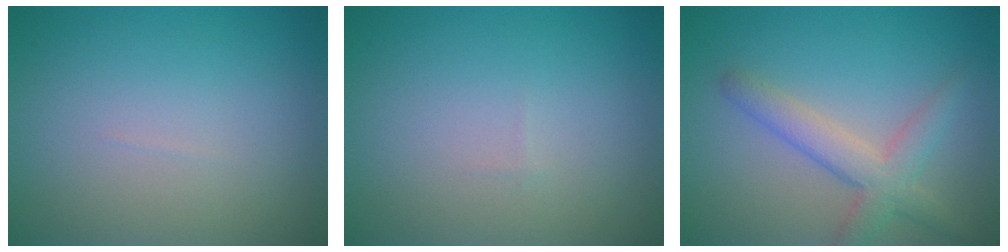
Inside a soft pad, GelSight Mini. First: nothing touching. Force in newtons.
{"total": 0.0}
{"total": 3.7, "press": 3.6, "slide": 0.2}